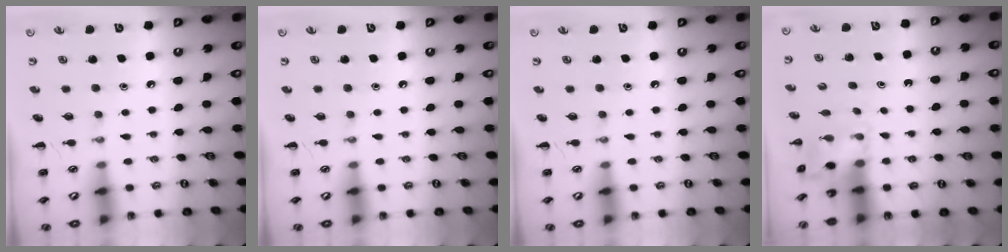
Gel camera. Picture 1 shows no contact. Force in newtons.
{"total": 0.0}
{"total": 0.0}
{"total": 2.5, "press": 2.5, "slide": 0.5}